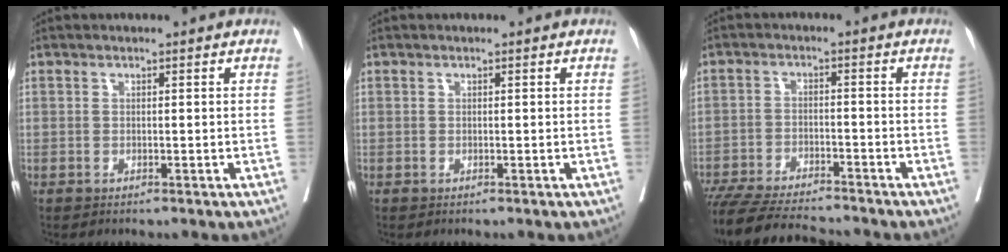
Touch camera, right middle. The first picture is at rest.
{"total": 0.0}
{"total": 12.8, "force": [-11.8, 1.3, 4.9], "torque": [-0.080, -0.014, -0.184]}